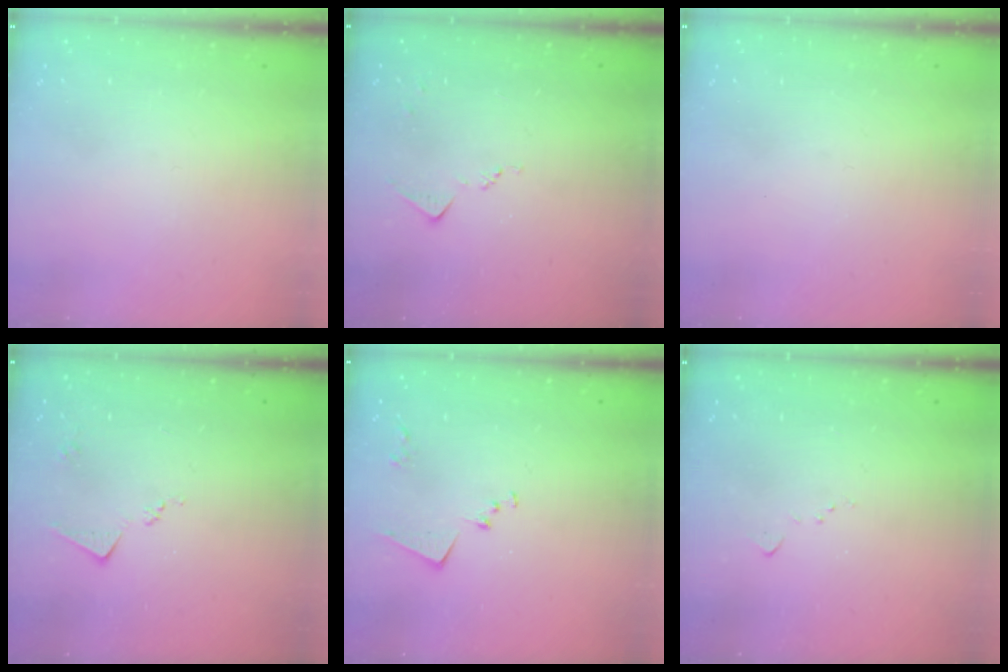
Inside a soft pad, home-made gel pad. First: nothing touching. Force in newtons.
{"total": 6.9, "press": 6.9, "slide": 0.8}
{"total": 0.0}
{"total": 6.4, "press": 6.4, "slide": 0.8}
{"total": 8.4, "press": 8.4, "slide": 0.6}
{"total": 6.1, "press": 6.0, "slide": 0.8}